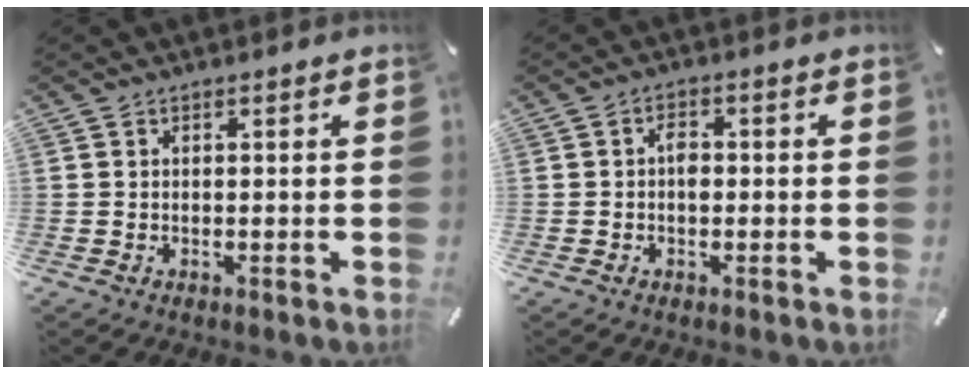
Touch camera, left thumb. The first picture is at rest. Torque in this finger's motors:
{"motor_torque": [0.48, 1.16, 0.25, -0.26, 0.20]}